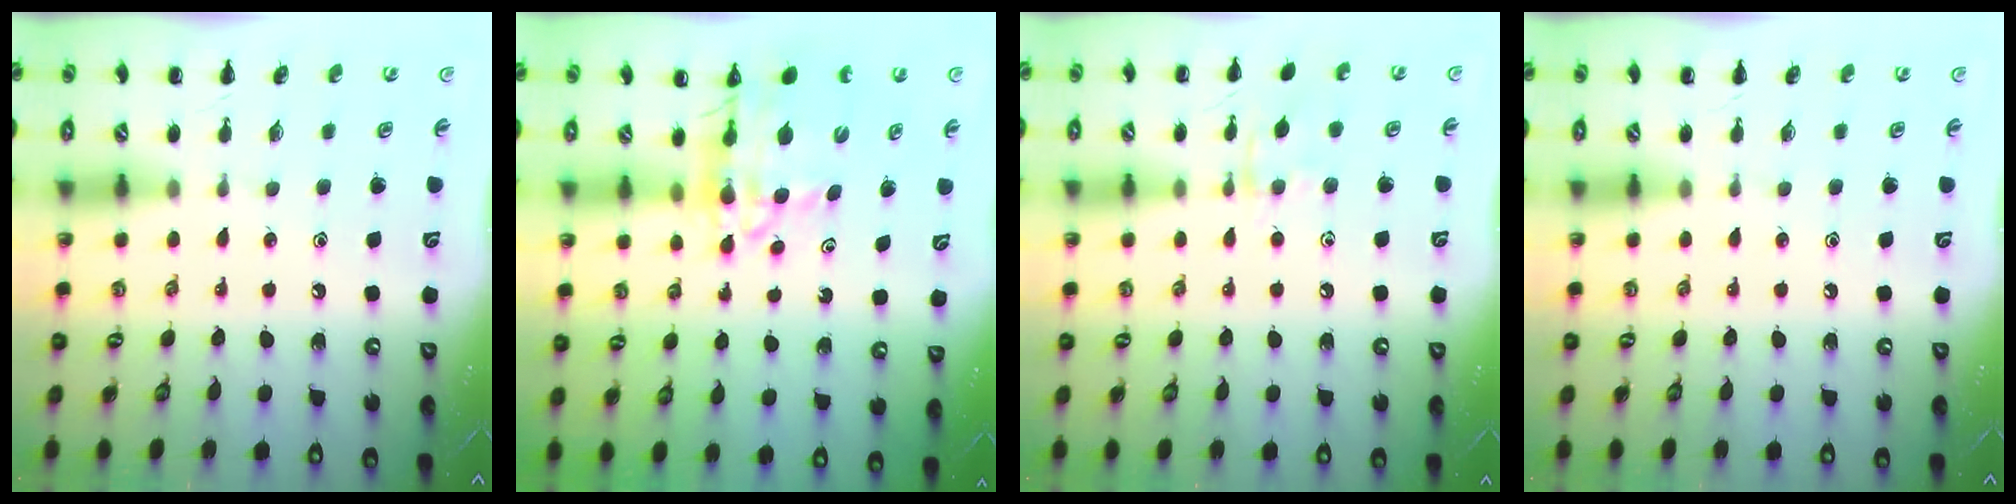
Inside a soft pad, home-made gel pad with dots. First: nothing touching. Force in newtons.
{"total": 12.7, "press": 12.1, "slide": 4.0}
{"total": 7.1, "press": 7.0, "slide": 1.2}
{"total": 0.0}